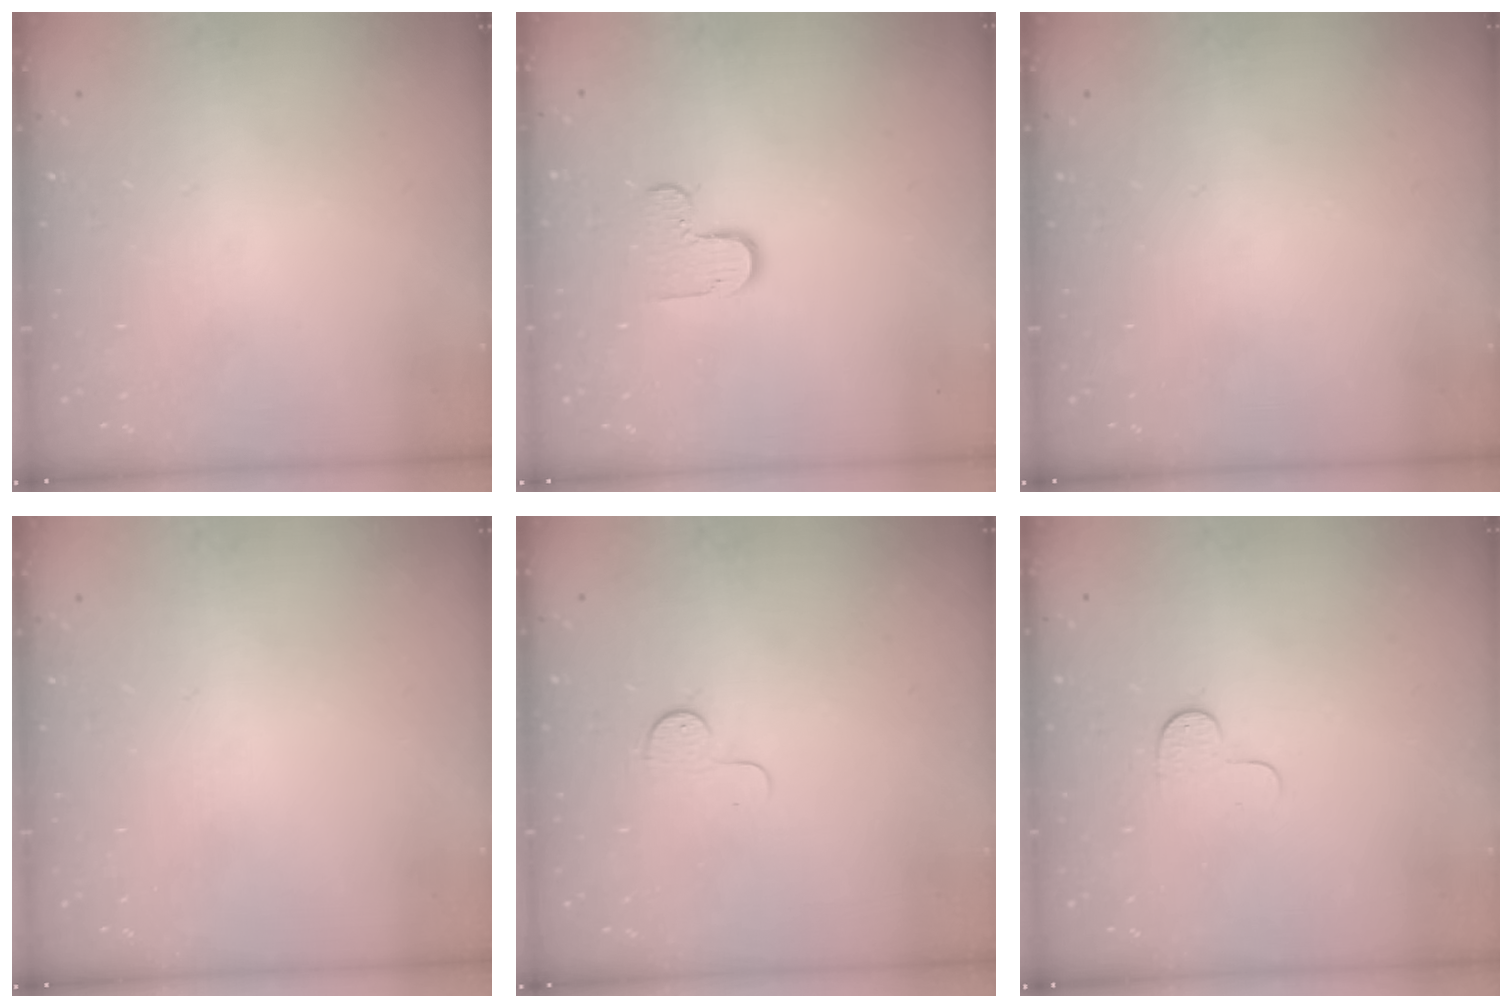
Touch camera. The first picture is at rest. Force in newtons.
{"total": 5.1, "press": 5.0, "slide": 0.5}
{"total": 0.0}
{"total": 0.0}
{"total": 4.6, "press": 4.6, "slide": 0.4}
{"total": 3.9, "press": 3.9, "slide": 0.3}